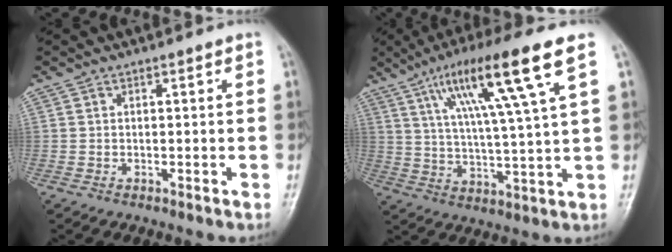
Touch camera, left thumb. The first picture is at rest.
{"total": 16.2, "force": [7.6, 1.0, 14.3], "torque": [-0.253, -0.011, 0.131]}